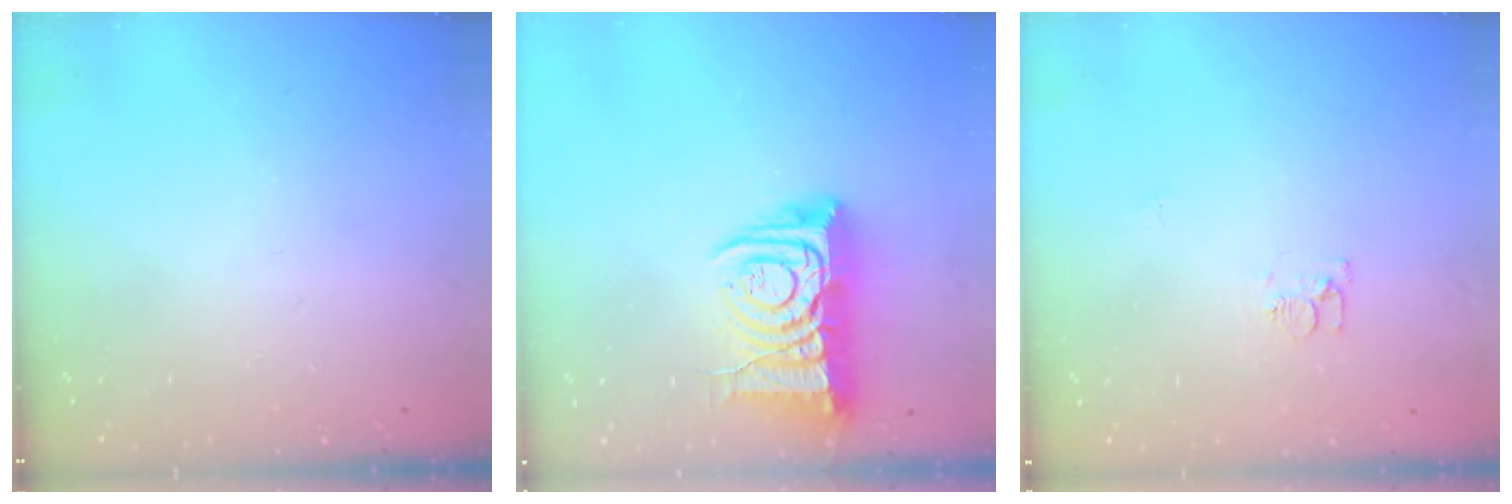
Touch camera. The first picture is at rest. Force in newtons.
{"total": 13.5, "press": 13.4, "slide": 1.5}
{"total": 5.5, "press": 5.5, "slide": 0.4}